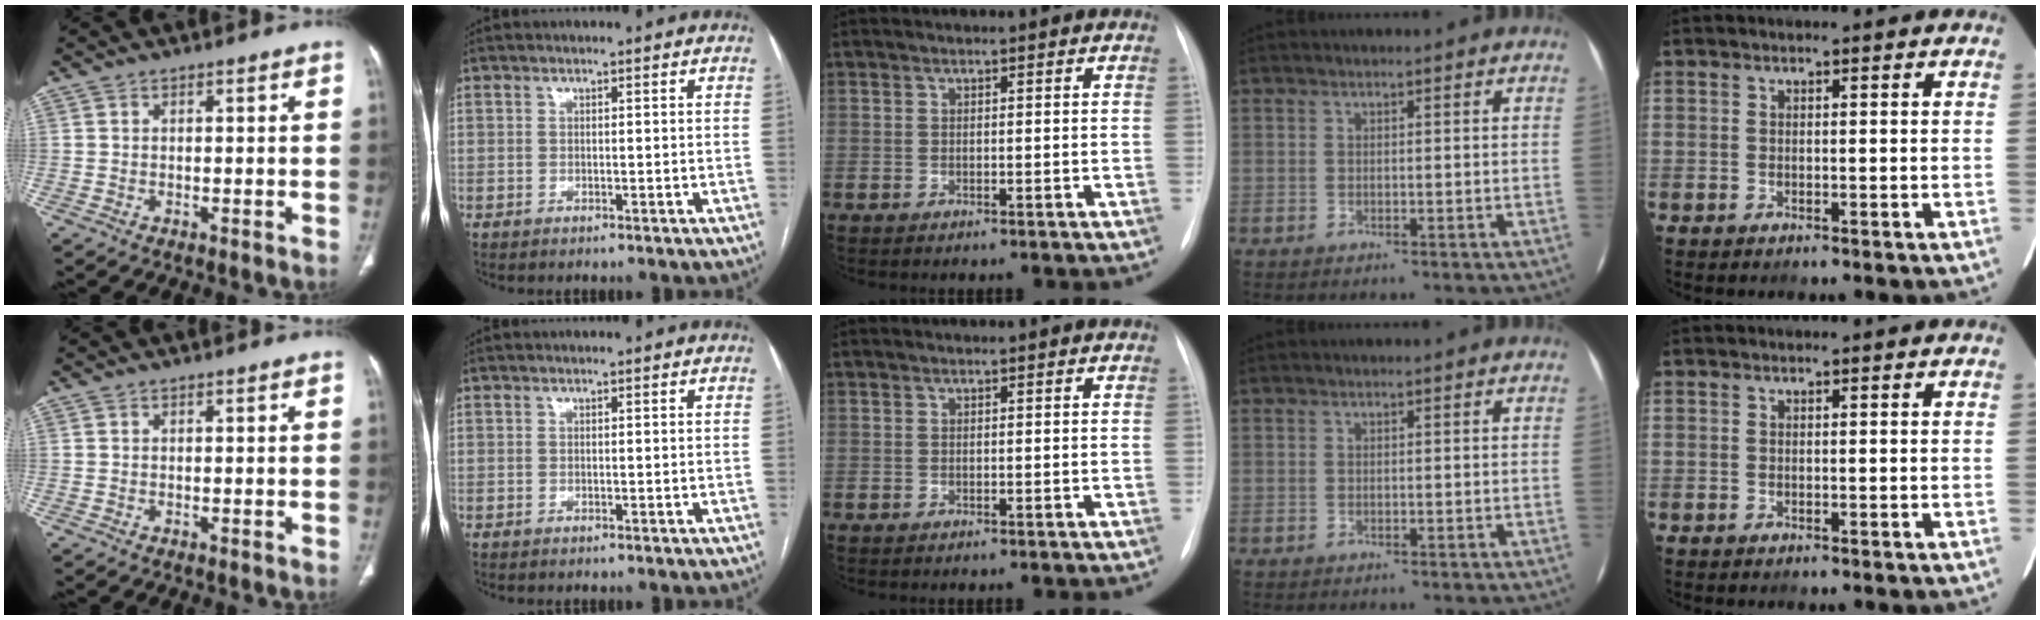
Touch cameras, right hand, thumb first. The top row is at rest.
{}